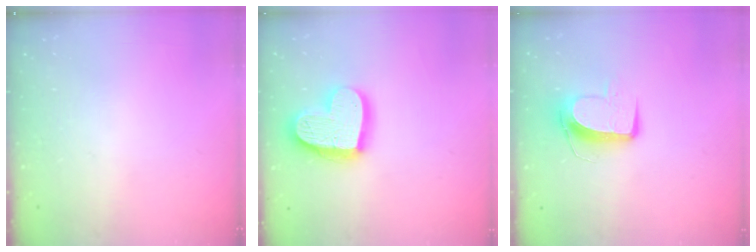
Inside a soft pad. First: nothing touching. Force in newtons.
{"total": 18.0, "press": 17.9, "slide": 1.3}
{"total": 9.8, "press": 9.8, "slide": 1.0}